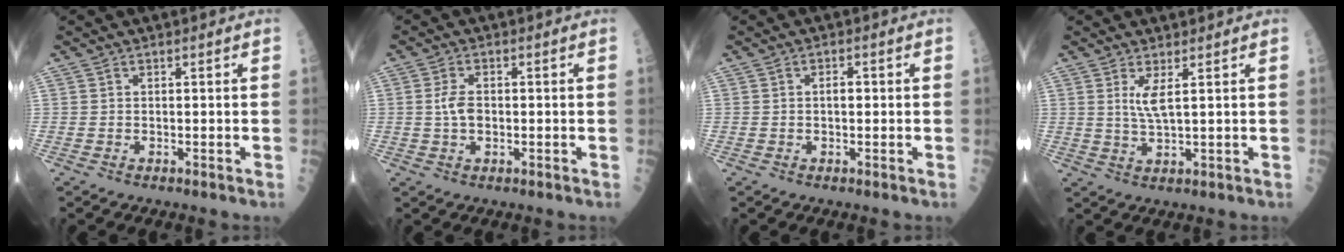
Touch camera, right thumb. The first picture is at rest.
{"total": 3.7, "force": [-0.1, 2.1, 3.0], "torque": [-0.056, 0.001, -0.002]}
{"total": 1.6, "force": [0.0, 0.9, 1.4], "torque": [-0.018, 0.003, -0.002]}
{"total": 3.4, "force": [1.2, 0.3, 3.2], "torque": [-0.070, -0.018, 0.030]}